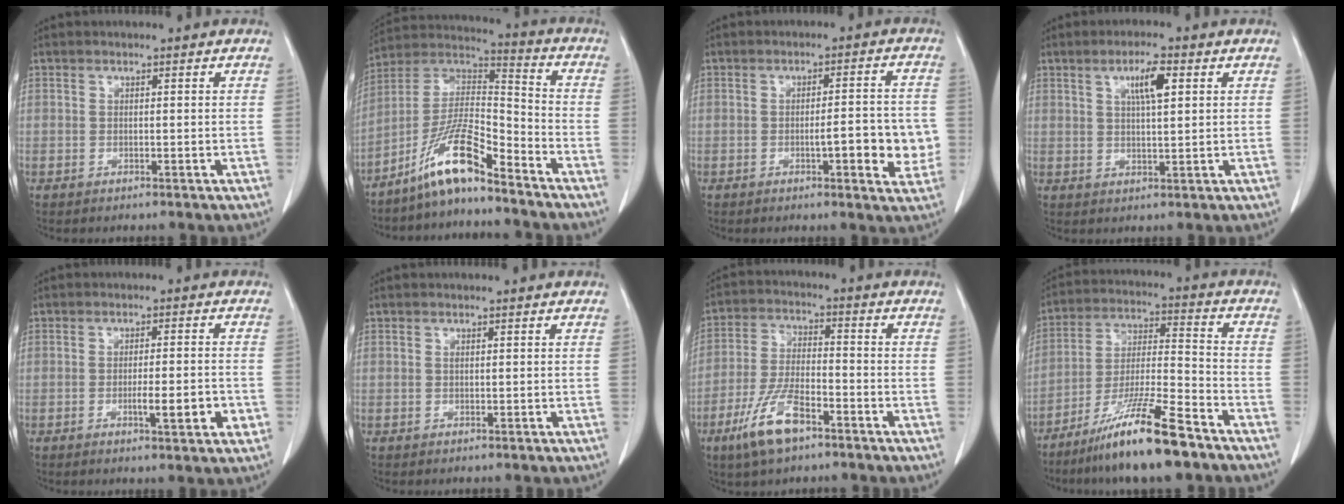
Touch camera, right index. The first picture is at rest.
{"total": 11.9, "force": [-8.7, 1.2, 8.0], "torque": [-0.162, 0.012, -0.165]}
{"total": 7.8, "force": [-1.7, 1.8, 7.4], "torque": [-0.092, 0.009, -0.021]}
{"total": 5.0, "force": [2.0, 0.8, 4.6], "torque": [-0.081, 0.002, 0.035]}
{"total": 5.8, "force": [-1.8, 0.7, 5.5], "torque": [-0.081, -0.003, -0.022]}
{"total": 0.0}
{"total": 9.7, "force": [-5.8, 3.1, 7.1], "torque": [-0.152, -0.007, -0.108]}
{"total": 14.8, "force": [-10.4, 0.8, 10.5], "torque": [-0.202, -0.025, -0.188]}